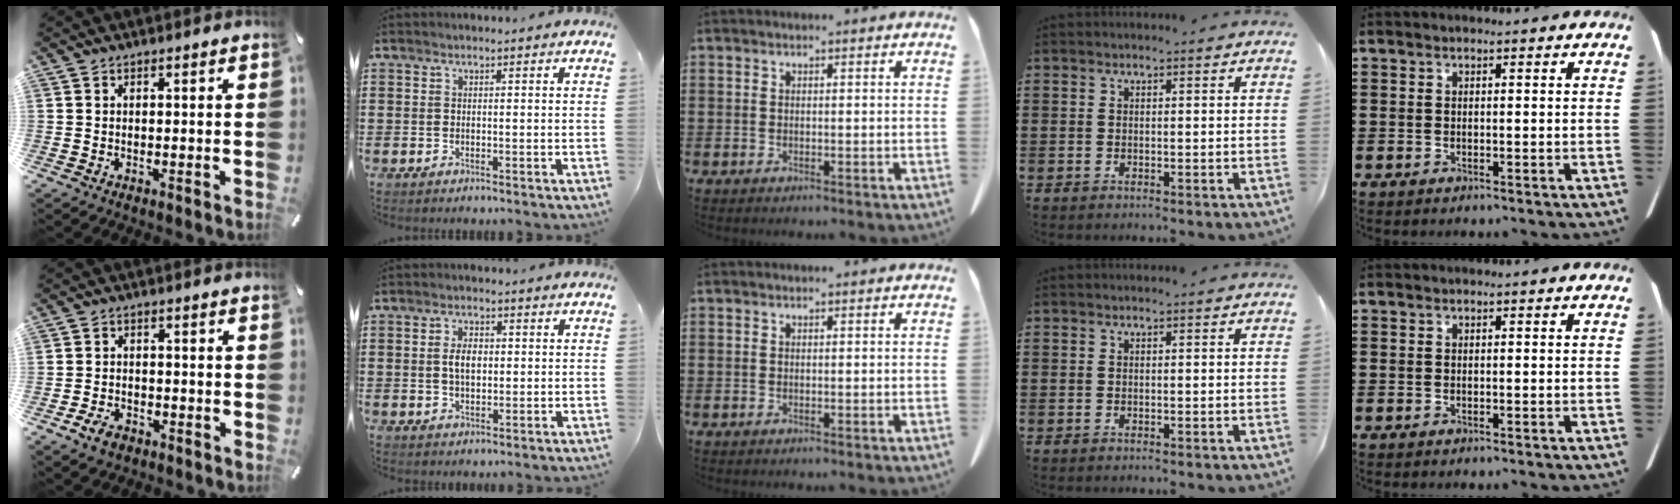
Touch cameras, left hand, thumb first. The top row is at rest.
{"thumb": {"total": 4.0, "force": [-2.6, 2.5, 1.7], "torque": [-0.038, 0.012, -0.052]}, "index": {"total": 3.6, "force": [0.4, 2.0, 2.9], "torque": [-0.053, 0.006, 0.005]}}